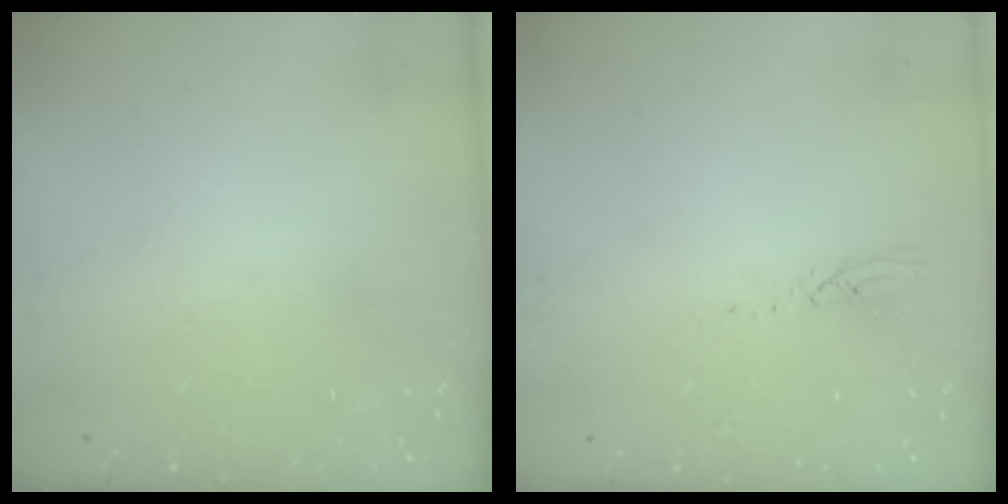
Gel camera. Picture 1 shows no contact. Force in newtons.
{"total": 3.2, "press": 3.2, "slide": 0.2}